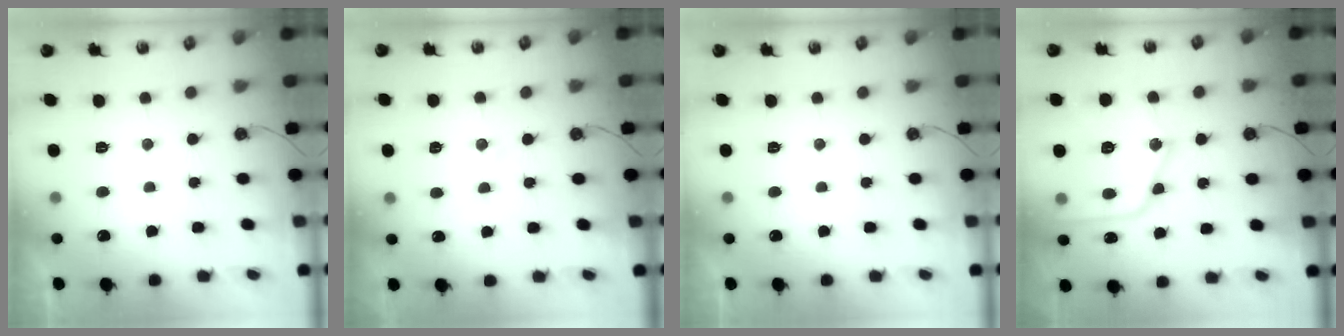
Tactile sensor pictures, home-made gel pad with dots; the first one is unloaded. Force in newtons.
{"total": 6.2, "press": 6.2, "slide": 0.4}
{"total": 0.0}
{"total": 19.6, "press": 19.5, "slide": 2.0}